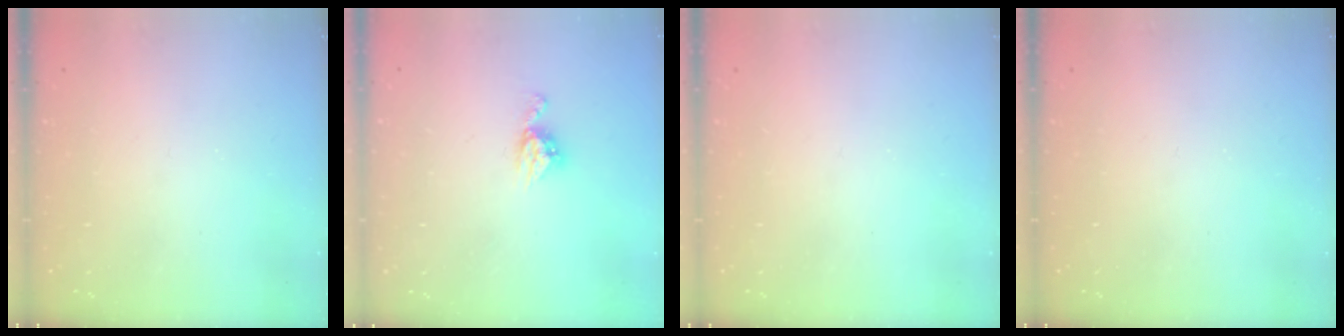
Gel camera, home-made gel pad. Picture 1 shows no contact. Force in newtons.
{"total": 6.1, "press": 6.1, "slide": 0.4}
{"total": 0.0}
{"total": 0.0}